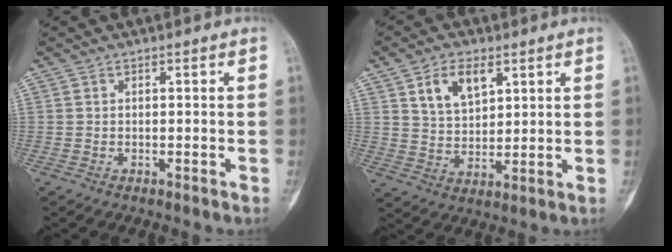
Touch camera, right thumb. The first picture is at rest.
{"total": 8.3, "force": [4.1, 4.9, 5.4], "torque": [-0.077, -0.021, 0.079]}